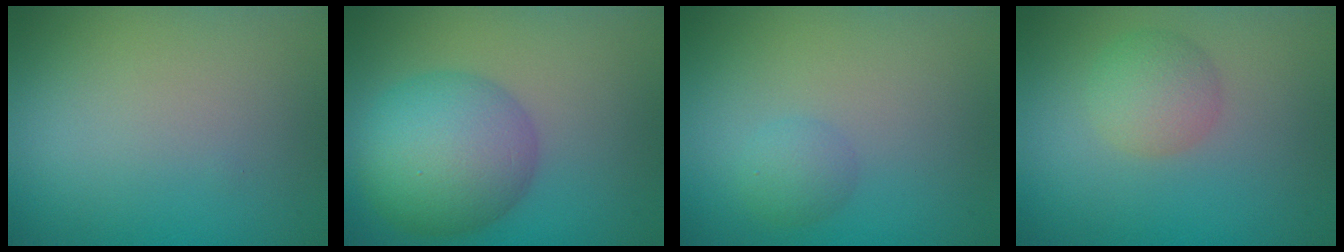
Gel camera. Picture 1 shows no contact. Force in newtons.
{"total": 7.7, "press": 7.7, "slide": 0.3}
{"total": 1.6, "press": 1.5, "slide": 0.1}
{"total": 2.9, "press": 2.9, "slide": 0.1}